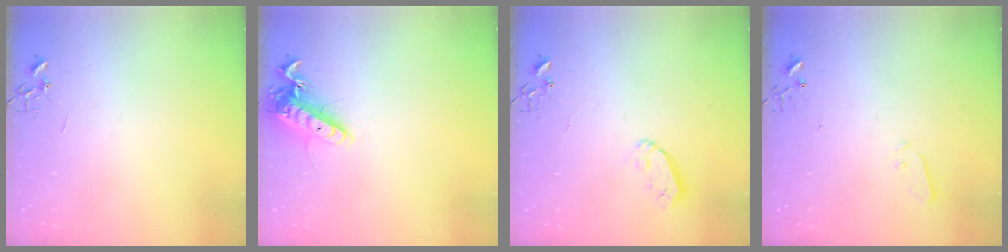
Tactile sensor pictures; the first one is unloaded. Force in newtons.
{"total": 13.6, "press": 13.5, "slide": 1.3}
{"total": 5.6, "press": 5.5, "slide": 1.1}
{"total": 3.0, "press": 2.9, "slide": 0.7}